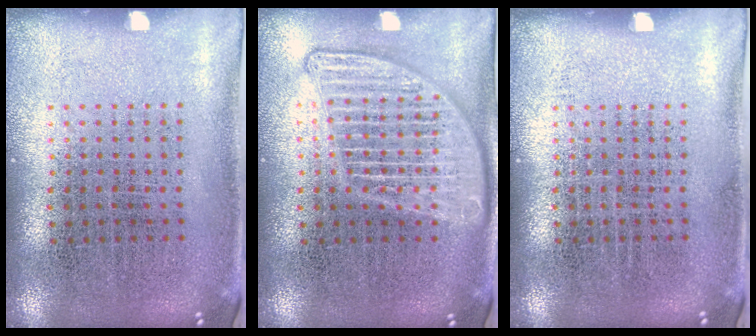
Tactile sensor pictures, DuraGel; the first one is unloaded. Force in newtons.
{"total": 3.0, "press": 3.0, "slide": 0.3}
{"total": 0.0}